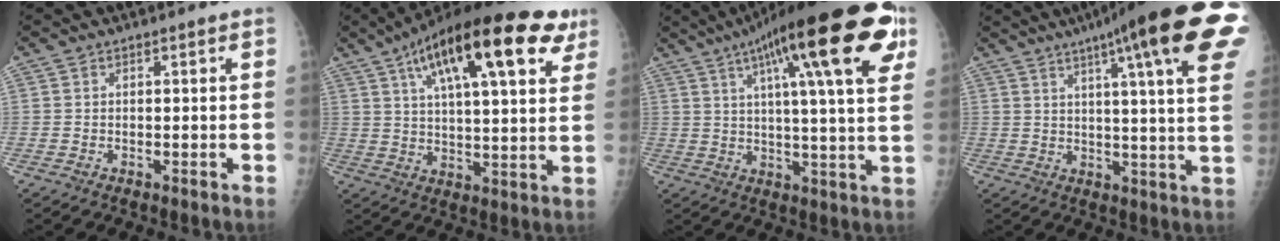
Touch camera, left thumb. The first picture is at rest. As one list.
[{"total": 25.0, "force": [12.5, 7.9, 20.1], "torque": [-0.296, -0.002, 0.188]}, {"total": 25.6, "force": [11.7, 5.6, 22.0], "torque": [-0.321, 0.001, 0.166]}, {"total": 23.6, "force": [12.2, 3.0, 20.0], "torque": [-0.251, -0.010, 0.147]}]